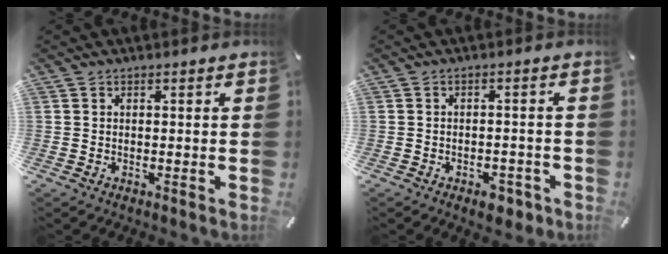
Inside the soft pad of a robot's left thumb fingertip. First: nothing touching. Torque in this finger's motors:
{"motor_torque": [-0.22, 0.34, 0.01, 0.01, 0.00]}